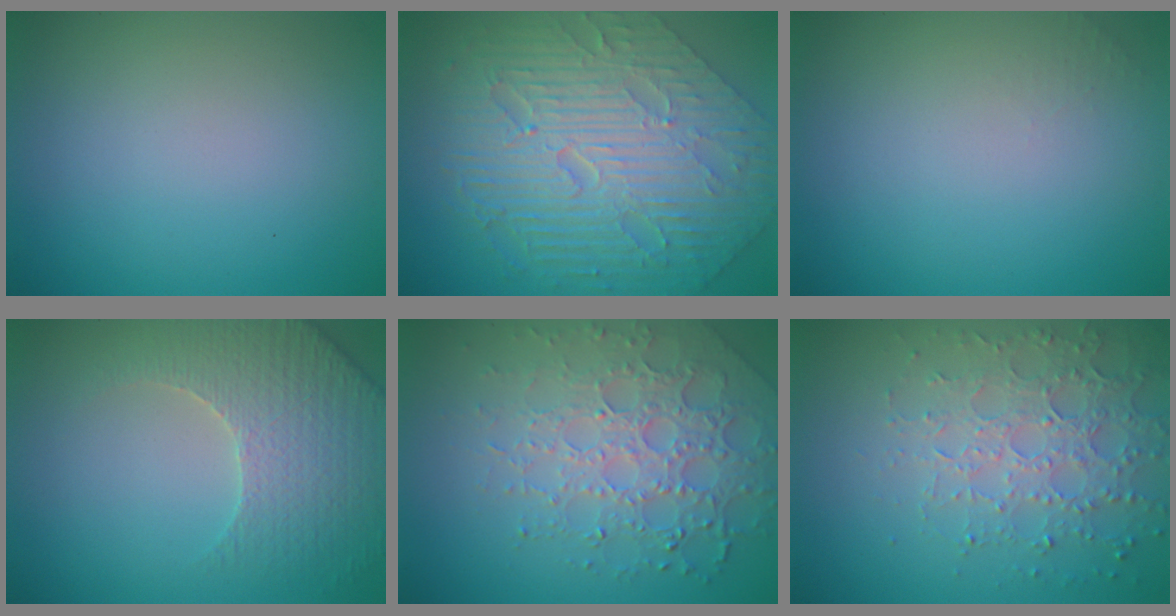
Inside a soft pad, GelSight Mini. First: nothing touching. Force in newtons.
{"total": 10.8, "press": 7.2, "slide": 8.1}
{"total": 0.7, "press": 0.7, "slide": 0.1}
{"total": 4.6, "press": 4.3, "slide": 1.4}
{"total": 6.4, "press": 4.9, "slide": 4.1}
{"total": 4.3, "press": 4.2, "slide": 1.1}